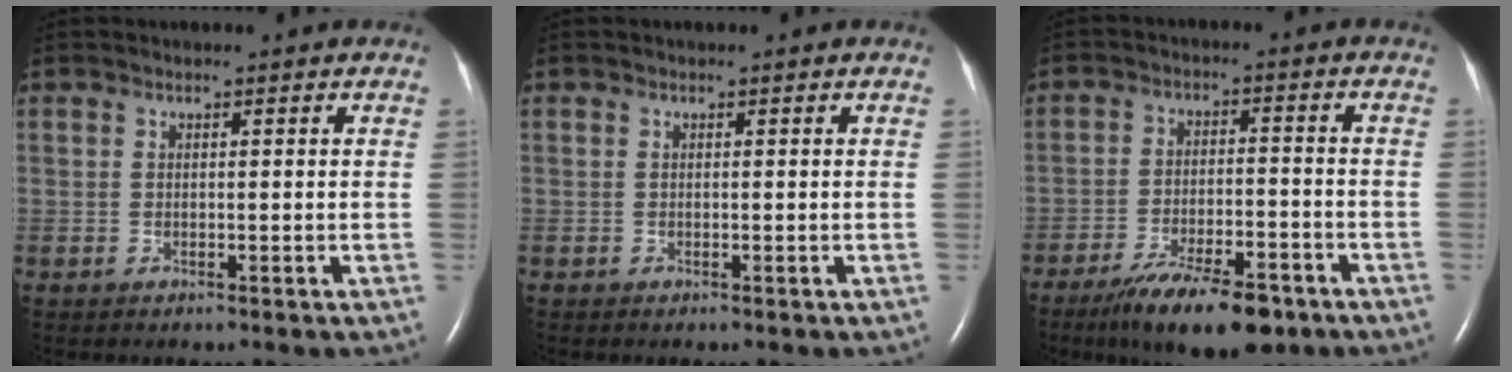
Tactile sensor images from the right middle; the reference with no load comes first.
{"total": 0.0}
{"total": 12.2, "force": [-8.6, 3.3, 8.0], "torque": [-0.132, -0.017, -0.142]}